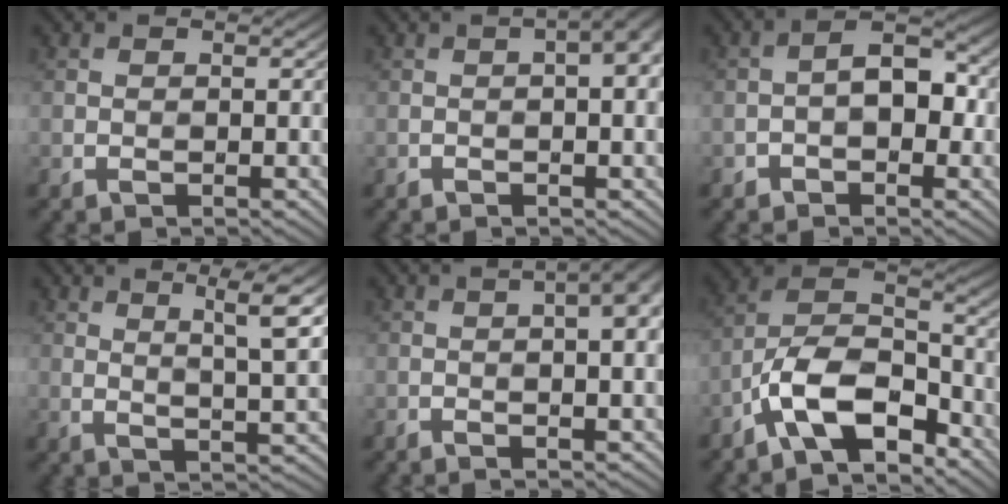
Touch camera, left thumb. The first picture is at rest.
{"total": 5.2, "force": [0.2, 1.1, 5.1], "torque": [-0.062, 0.014, 0.005]}
{"total": 3.5, "force": [-0.9, 1.8, 2.9], "torque": [-0.042, 0.012, -0.016]}
{"total": 5.5, "force": [3.2, 0.2, 4.4], "torque": [-0.085, 0.005, 0.065]}
{"total": 7.0, "force": [0.6, 1.8, 6.8], "torque": [-0.080, 0.011, 0.016]}
{"total": 12.7, "force": [-7.7, 5.6, 8.4], "torque": [-0.175, -0.007, -0.151]}